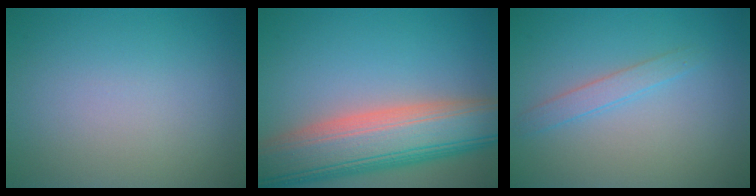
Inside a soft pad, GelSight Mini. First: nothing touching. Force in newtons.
{"total": 10.9, "press": 10.9, "slide": 0.9}
{"total": 1.6, "press": 1.6, "slide": 0.2}